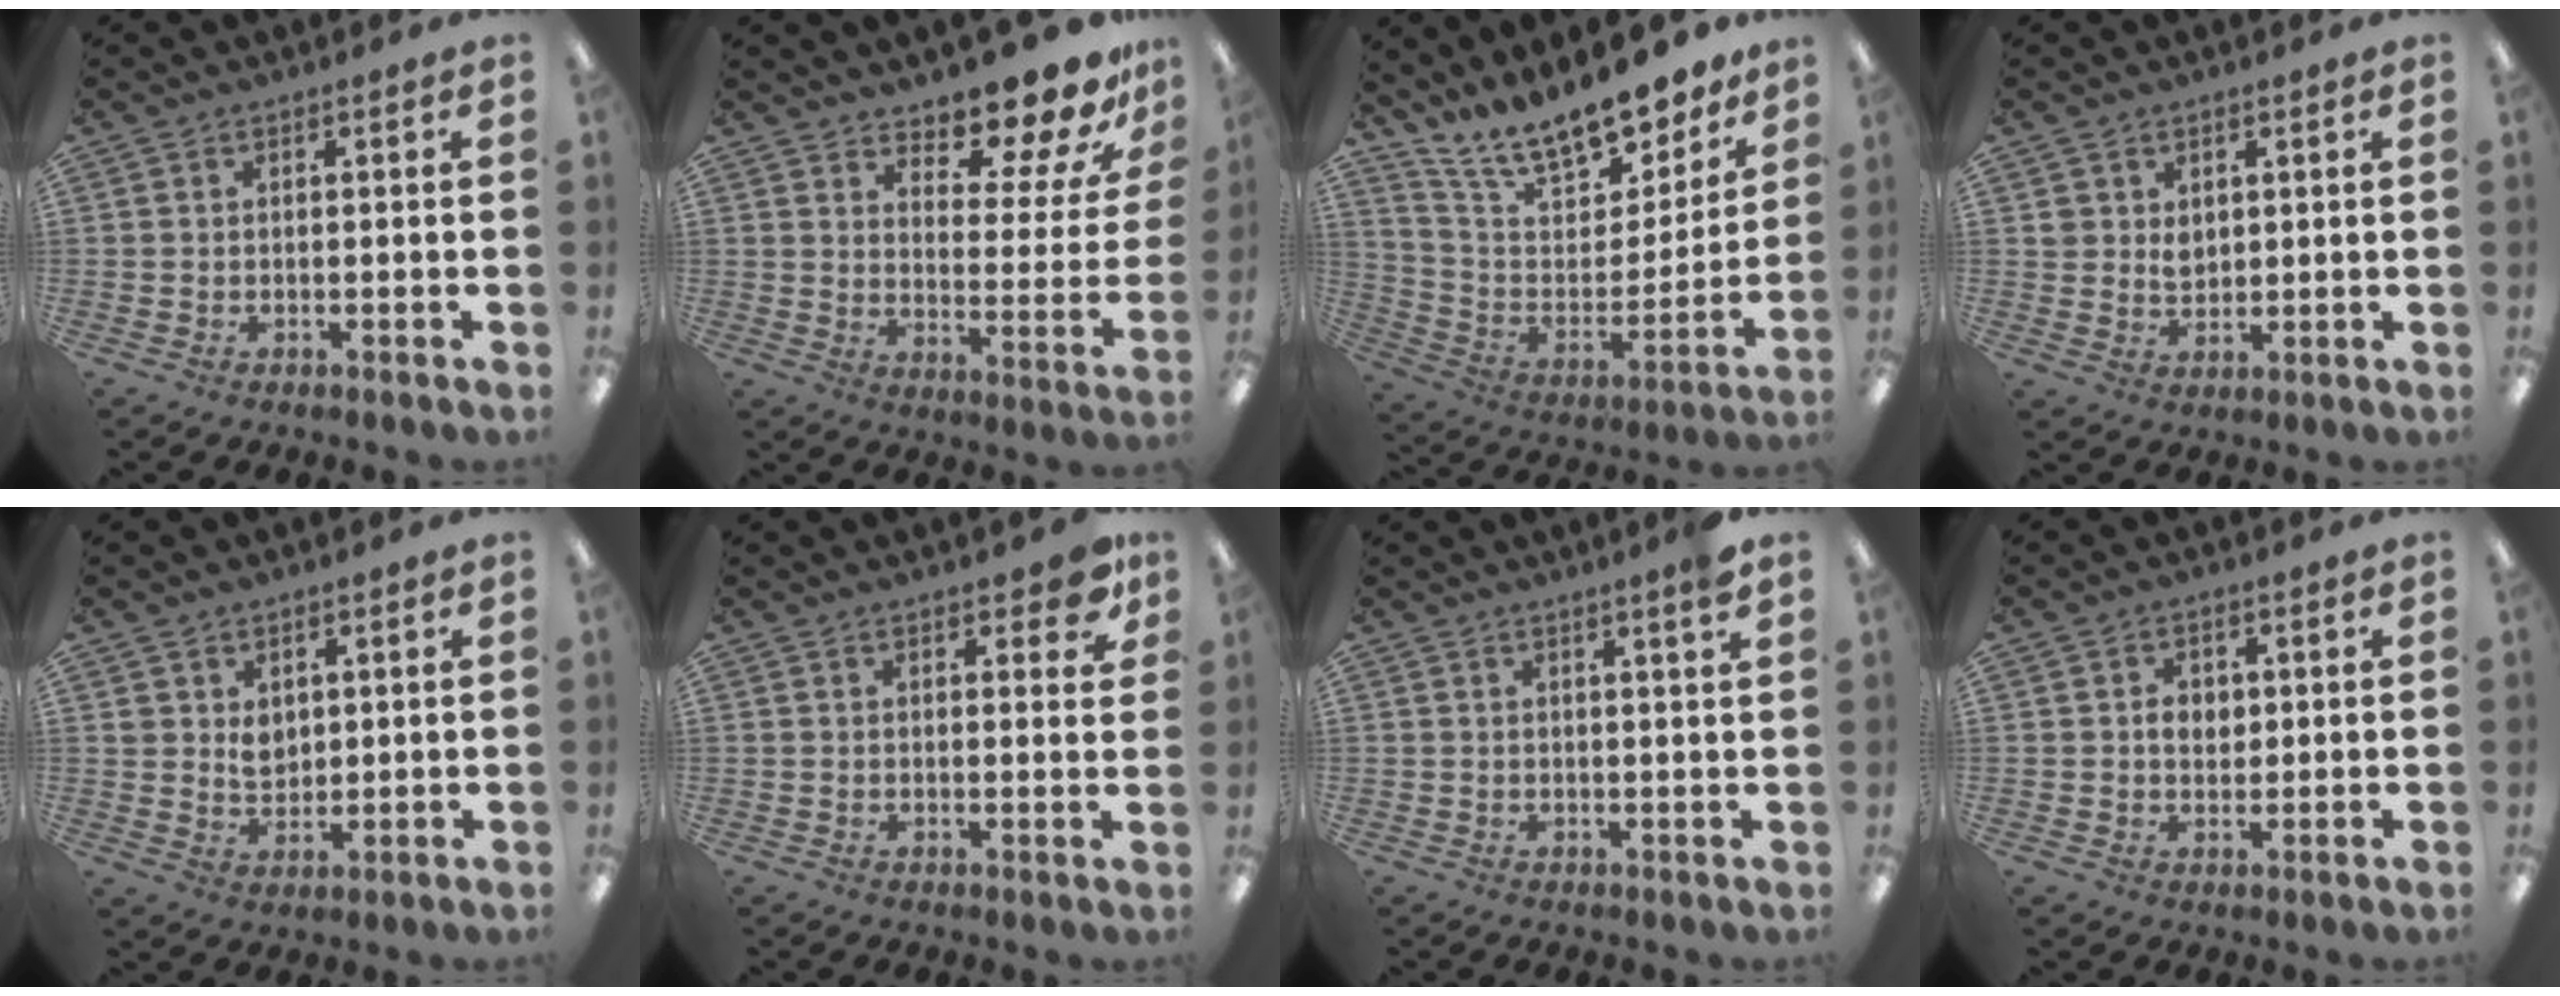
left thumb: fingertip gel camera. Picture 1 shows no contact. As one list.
[{"total": 13.7, "force": [12.3, 3.3, 5.0], "torque": [-0.075, -0.109, 0.208]}, {"total": 16.8, "force": [14.6, 5.1, 6.4], "torque": [-0.129, -0.112, 0.258]}, {"total": 3.5, "force": [1.8, 2.8, 0.9], "torque": [-0.010, -0.002, 0.032]}, {"total": 4.3, "force": [2.5, 3.3, 1.3], "torque": [-0.012, -0.008, 0.043]}, {"total": 5.6, "force": [3.8, 2.2, 3.4], "torque": [-0.034, -0.016, 0.062]}, {"total": 3.2, "force": [2.4, -0.5, 2.0], "torque": [-0.035, -0.011, 0.039]}, {"total": 3.4, "force": [0.7, 2.7, 1.9], "torque": [-0.025, 0.001, 0.008]}]